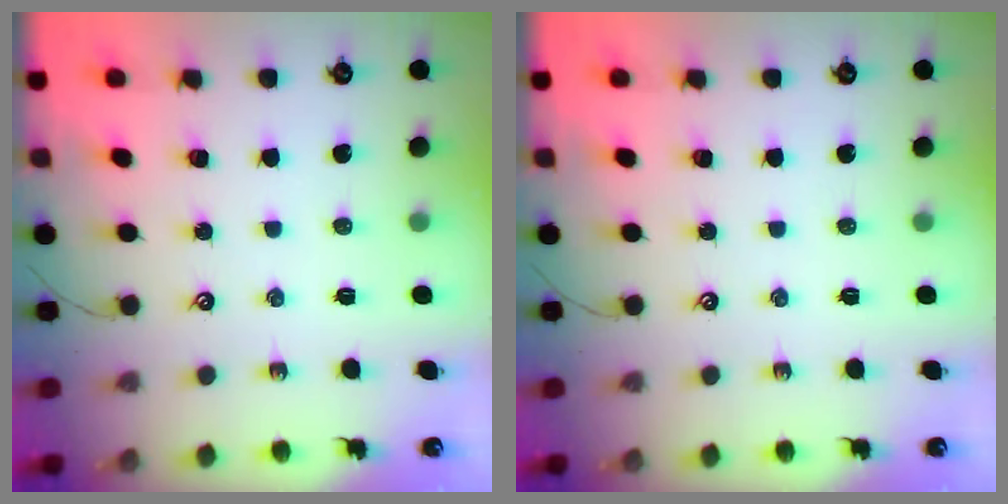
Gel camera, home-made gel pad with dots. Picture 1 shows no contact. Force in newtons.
{"total": 0.0}